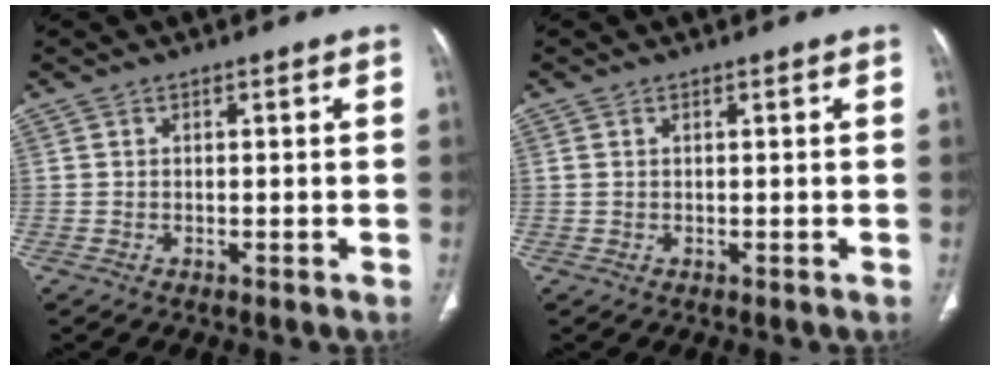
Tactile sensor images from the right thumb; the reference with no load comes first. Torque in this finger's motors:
{"motor_torque": [-0.06, -0.37, -0.39, 0.37, 0.05]}